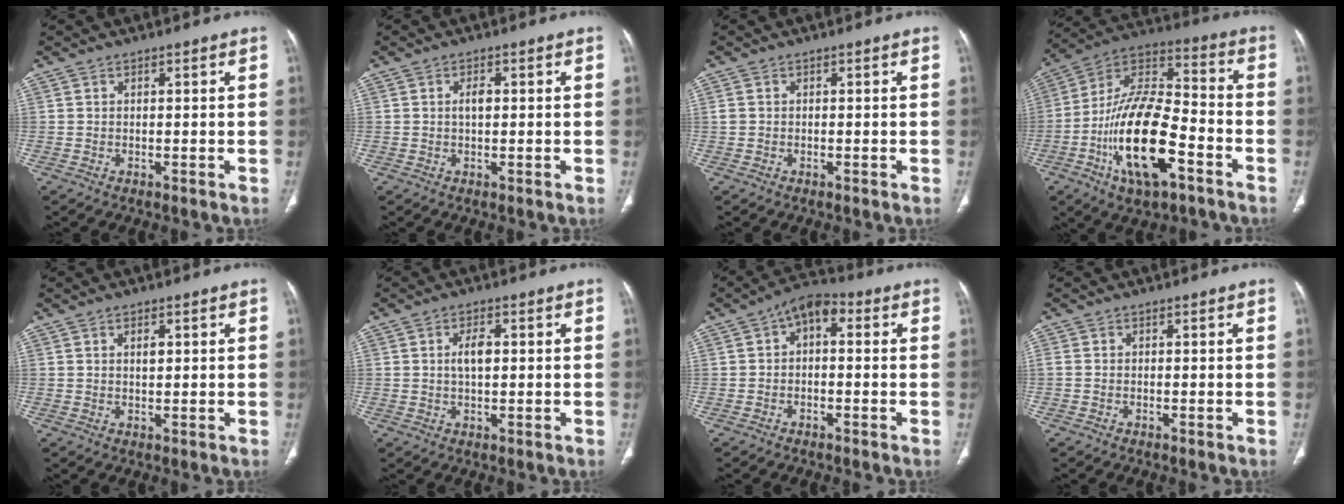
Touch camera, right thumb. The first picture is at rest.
{"total": 2.0, "force": [0.2, 1.1, 1.7], "torque": [-0.030, 0.002, 0.003]}
{"total": 1.0, "force": [-0.1, 0.9, 0.5], "torque": [-0.010, 0.001, -0.002]}
{"total": 21.5, "force": [-8.0, 9.3, 17.6], "torque": [-0.316, 0.052, -0.139]}
{"total": 1.7, "force": [0.6, 0.9, 1.3], "torque": [-0.020, -0.002, 0.011]}
{"total": 3.6, "force": [0.5, 1.8, 3.1], "torque": [-0.057, 0.001, 0.009]}
{"total": 5.9, "force": [0.8, 3.6, 4.7], "torque": [-0.051, 0.027, -0.003]}
{"total": 0.6, "force": [-0.2, 0.4, 0.4], "torque": [-0.012, -0.001, -0.007]}